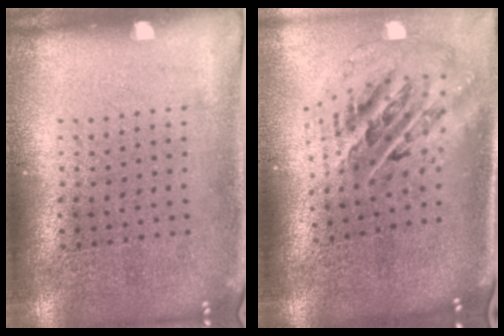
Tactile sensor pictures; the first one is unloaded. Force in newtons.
{"total": 2.5, "press": 1.7, "slide": 1.8}